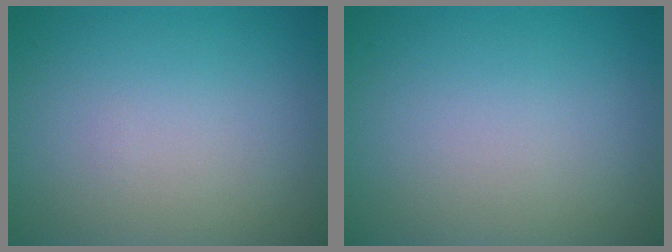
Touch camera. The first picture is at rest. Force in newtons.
{"total": 0.0}